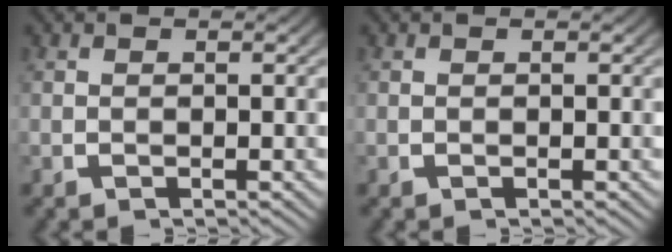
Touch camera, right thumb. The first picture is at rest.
{"total": 0.0}